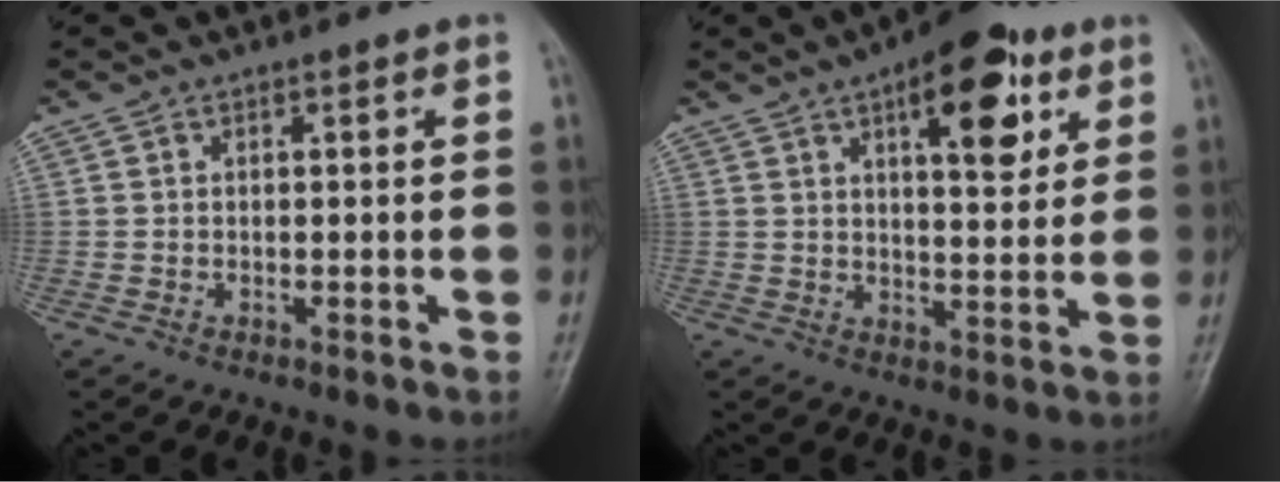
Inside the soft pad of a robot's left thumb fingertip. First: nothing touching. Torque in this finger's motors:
{"motor_torque": [1.58, 1.69, 1.74, -0.93, 0.13]}